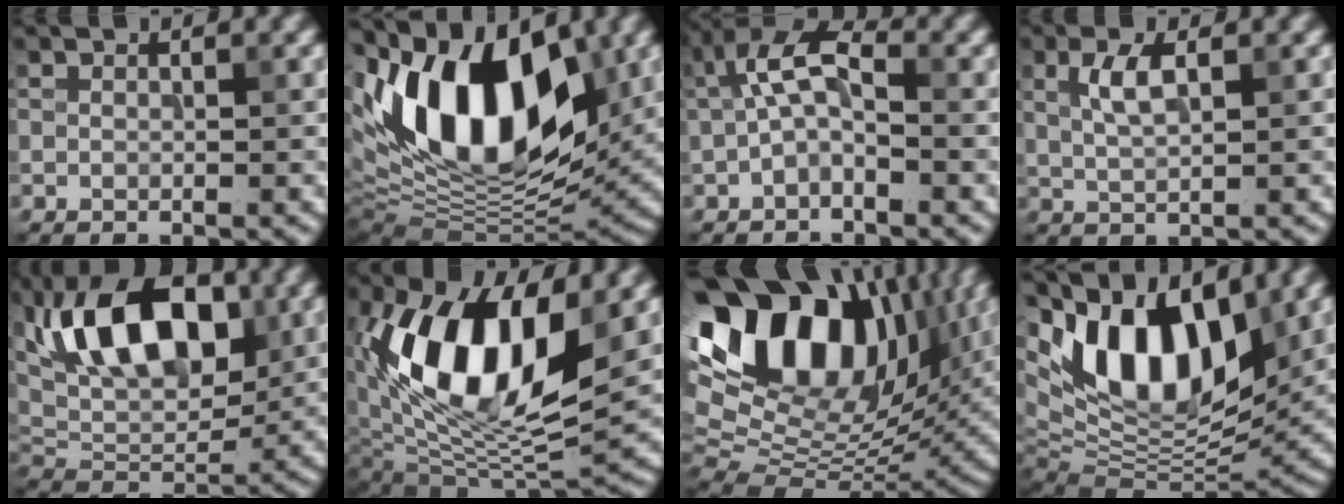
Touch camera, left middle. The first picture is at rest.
{"total": 15.9, "force": [5.1, 8.5, 12.4], "torque": [-0.198, 0.017, 0.078]}
{"total": 4.1, "force": [-0.3, 1.9, 3.6], "torque": [-0.071, 0.018, -0.015]}
{"total": 2.7, "force": [0.9, 0.9, 2.3], "torque": [-0.049, 0.004, 0.018]}
{"total": 11.3, "force": [3.7, 5.9, 8.9], "torque": [-0.139, 0.007, 0.055]}
{"total": 12.8, "force": [3.2, 7.0, 10.3], "torque": [-0.185, -0.011, 0.057]}
{"total": 18.2, "force": [7.4, 11.1, 12.4], "torque": [-0.228, 0.039, 0.125]}
{"total": 13.7, "force": [6.1, 6.9, 10.1], "torque": [-0.165, 0.019, 0.102]}